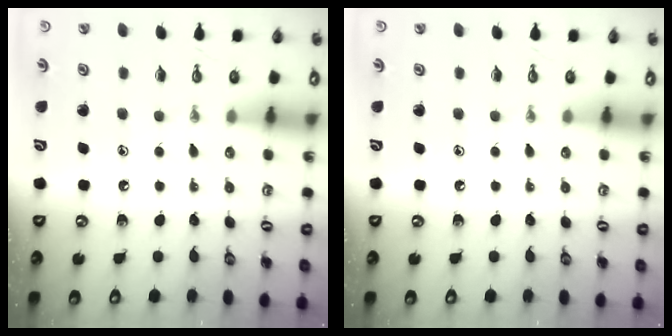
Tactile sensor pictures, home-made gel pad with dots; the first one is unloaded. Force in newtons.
{"total": 0.0}